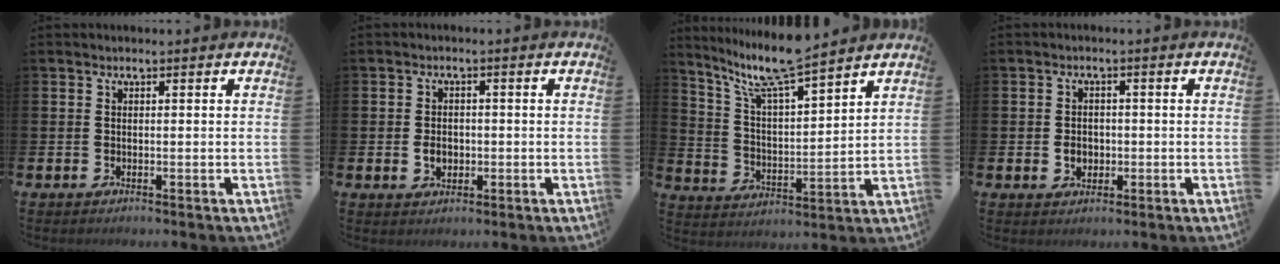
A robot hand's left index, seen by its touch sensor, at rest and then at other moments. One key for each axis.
{"total": 2.6, "fx": -0.4, "fy": 2.0, "fz": 1.7, "tx": -0.016, "ty": -0.003, "tz": -0.015}
{"total": 10.0, "fx": 8.9, "fy": 1.1, "fz": 4.4, "tx": -0.117, "ty": -0.045, "tz": 0.159}
{"total": 2.5, "fx": -0.4, "fy": 2.0, "fz": 1.4, "tx": -0.012, "ty": -0.001, "tz": -0.014}